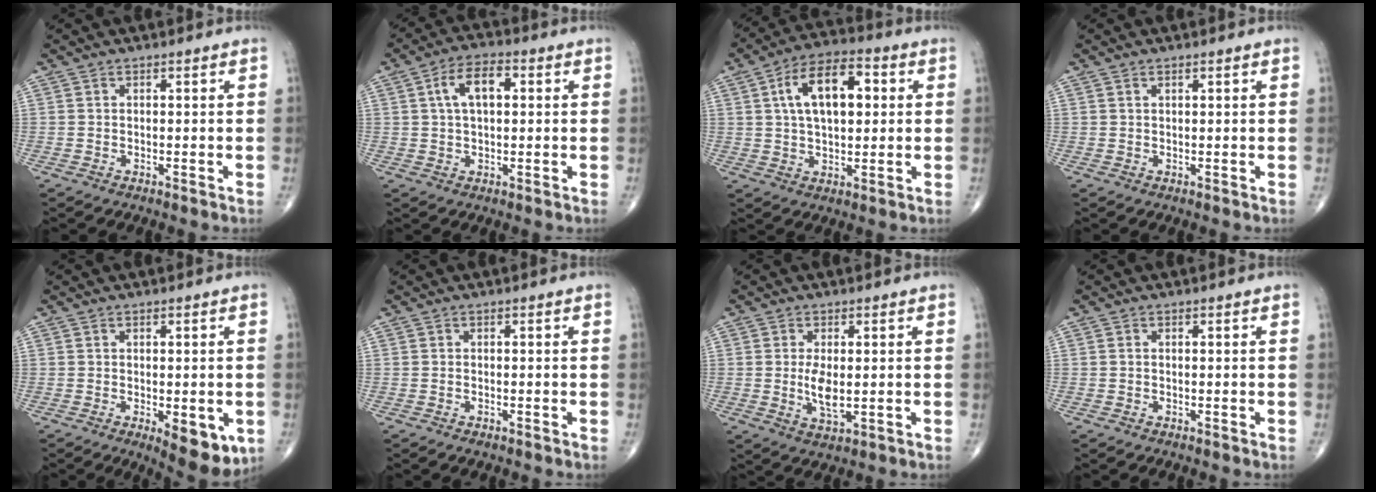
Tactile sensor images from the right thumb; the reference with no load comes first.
{"total": 7.6, "force": [1.7, 3.9, 6.2], "torque": [-0.107, 0.014, 0.026]}
{"total": 13.3, "force": [3.0, 7.0, 10.8], "torque": [-0.168, 0.016, 0.045]}
{"total": 0.5, "force": [0.4, 0.2, 0.3], "torque": [-0.007, -0.001, 0.006]}
{"total": 8.6, "force": [-2.6, 3.5, 7.4], "torque": [-0.083, -0.014, -0.028]}
{"total": 0.6, "force": [-0.4, 0.3, 0.3], "torque": [-0.009, 0.002, -0.005]}
{"total": 5.0, "force": [0.0, 2.1, 4.5], "torque": [-0.086, -0.012, 0.005]}
{"total": 0.0}